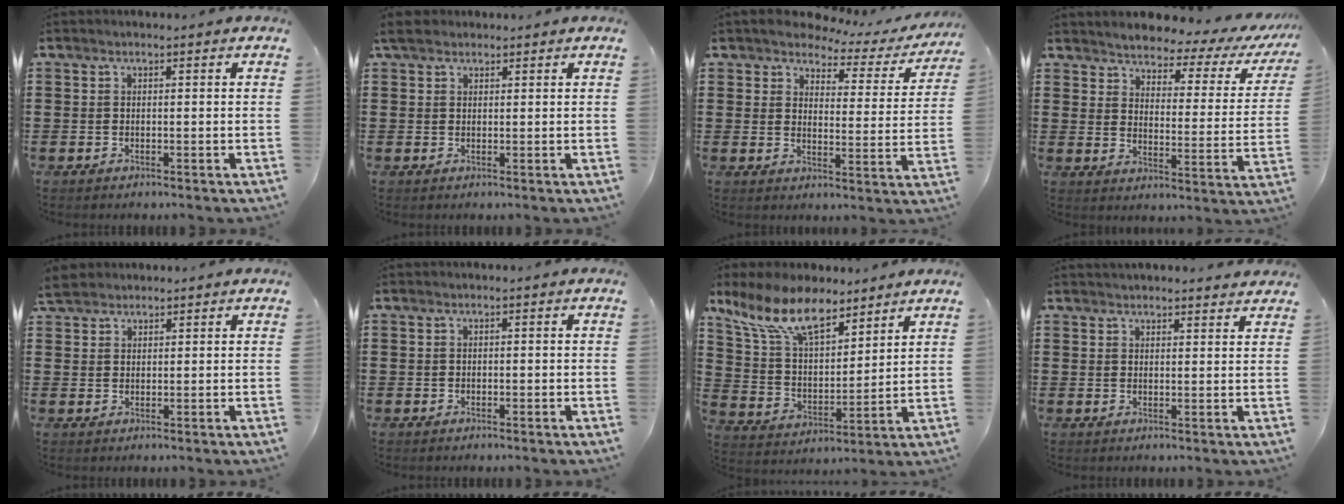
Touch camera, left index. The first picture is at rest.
{"total": 2.5, "force": [1.9, 1.3, 1.0], "torque": [-0.027, 0.009, 0.037]}
{"total": 3.4, "force": [3.1, 1.3, 0.7], "torque": [-0.029, -0.020, 0.046]}
{"total": 3.2, "force": [3.1, 0.6, 0.7], "torque": [-0.040, -0.029, 0.044]}
{"total": 2.8, "force": [2.6, 1.0, 0.4], "torque": [-0.017, 0.004, 0.050]}
{"total": 0.0}
{"total": 11.5, "force": [8.7, 3.9, 6.4], "torque": [-0.153, -0.025, 0.160]}
{"total": 2.1, "force": [2.1, 0.1, 0.0], "torque": [-0.005, -0.004, 0.041]}